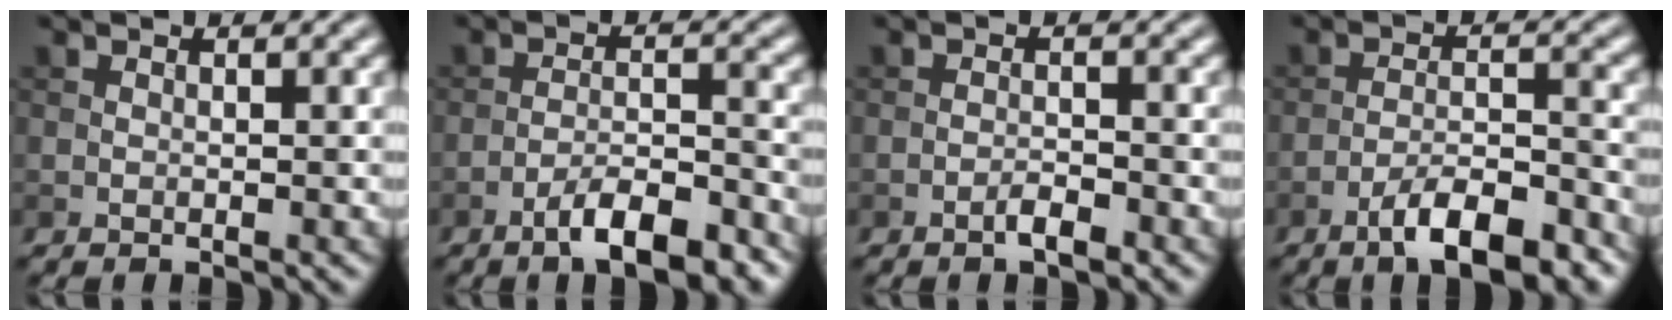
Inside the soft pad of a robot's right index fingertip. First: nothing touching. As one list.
[{"total": 5.9, "force": [-4.0, 1.5, 4.1], "torque": [-0.065, 0.008, -0.066]}, {"total": 1.6, "force": [-1.1, 0.3, 1.1], "torque": [-0.020, 0.003, -0.021]}, {"total": 6.9, "force": [-4.6, 1.8, 4.8], "torque": [-0.075, 0.006, -0.076]}]